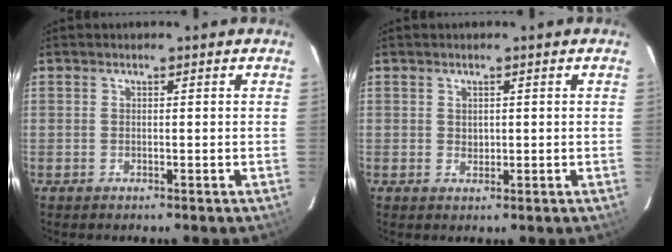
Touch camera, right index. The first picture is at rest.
{"total": 1.0, "force": [0.5, 0.8, 0.4], "torque": [-0.004, 0.003, 0.011]}